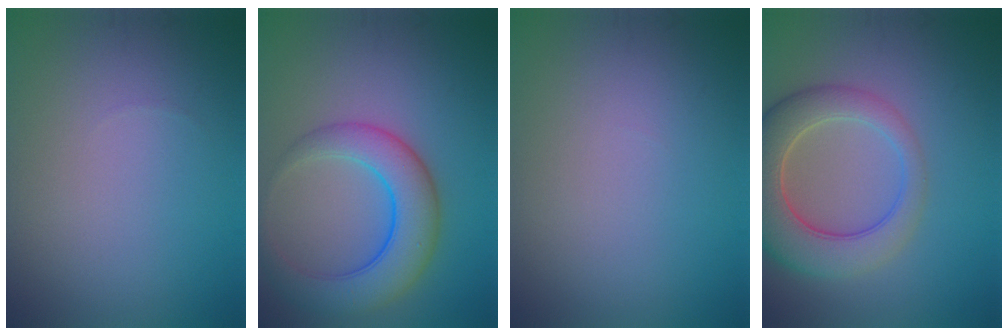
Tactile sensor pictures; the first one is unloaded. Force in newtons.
{"total": 6.5, "press": 6.5, "slide": 0.5}
{"total": 0.0}
{"total": 7.3, "press": 7.2, "slide": 0.9}